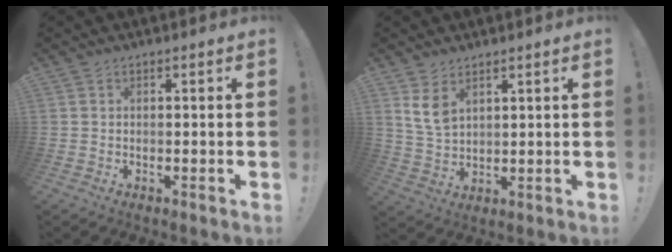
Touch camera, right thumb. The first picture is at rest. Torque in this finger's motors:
{"motor_torque": [0.03, 0.05, 0.43, 0.37, 0.02]}